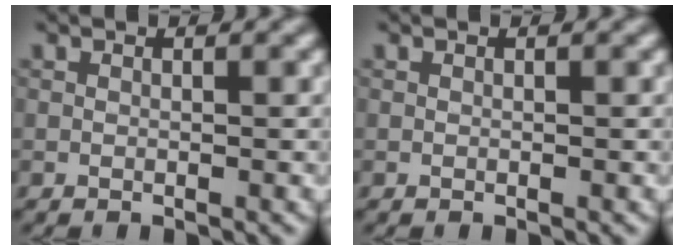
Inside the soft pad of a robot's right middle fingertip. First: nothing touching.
{"total": 0.0}